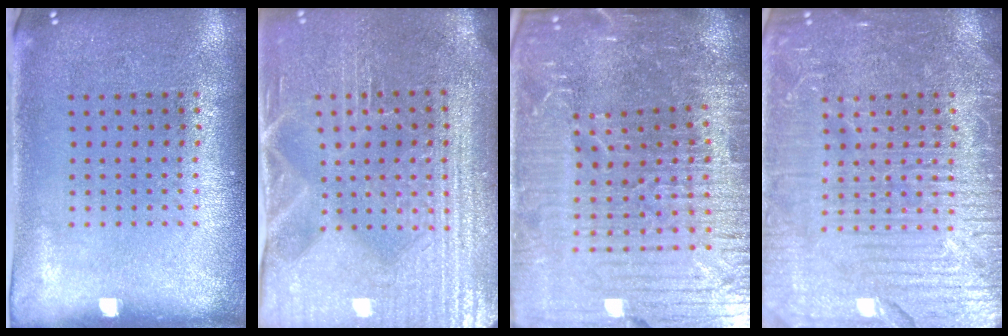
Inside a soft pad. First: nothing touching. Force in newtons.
{"total": 4.3, "press": 4.0, "slide": 1.5}
{"total": 6.9, "press": 6.0, "slide": 3.5}
{"total": 7.0, "press": 7.0, "slide": 0.9}